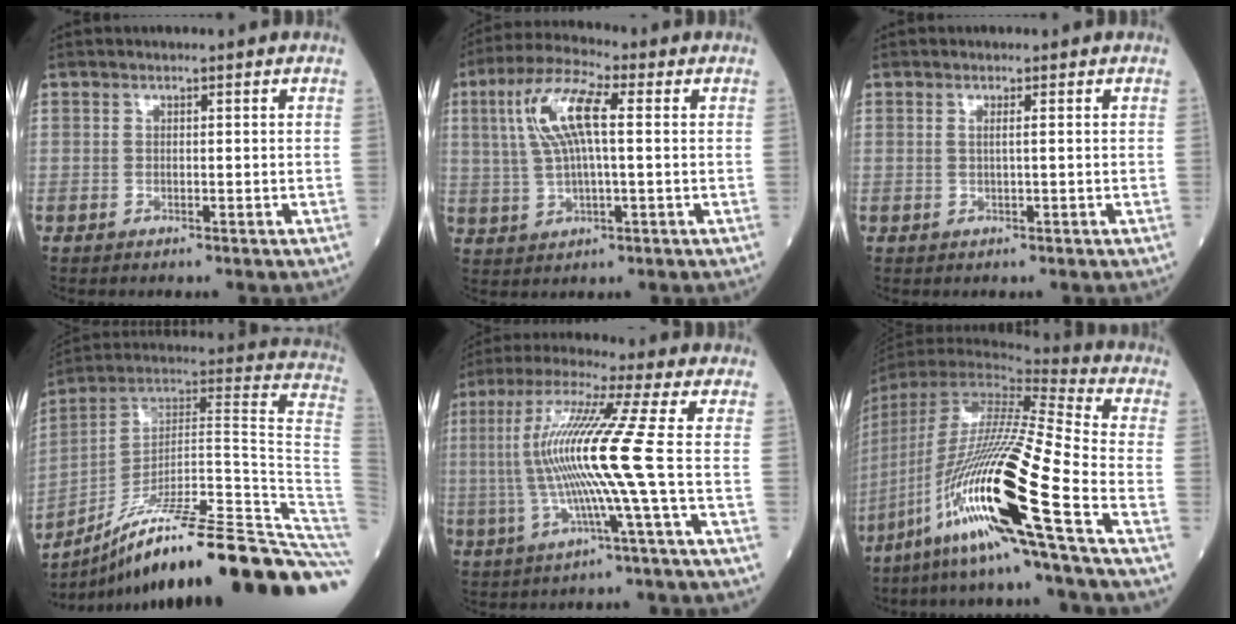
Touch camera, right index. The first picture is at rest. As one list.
[{"total": 10.1, "force": [2.1, 2.1, 9.6], "torque": [-0.205, 0.020, 0.041]}, {"total": 0.7, "force": [0.1, -0.2, 0.7], "torque": [-0.017, -0.001, 0.002]}, {"total": 32.2, "force": [-22.2, 1.2, 23.4], "torque": [-0.206, 0.019, -0.331]}, {"total": 13.5, "force": [-0.9, -2.2, 13.3], "torque": [-0.269, 0.000, -0.024]}, {"total": 24.9, "force": [-11.2, -1.0, 22.2], "torque": [-0.444, -0.050, -0.217]}]